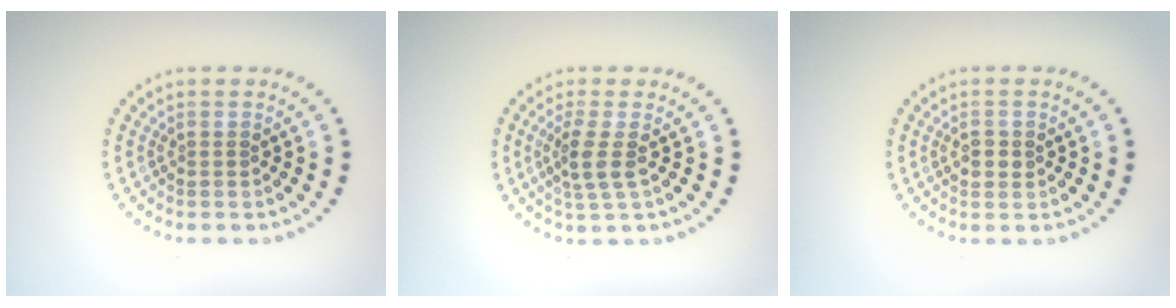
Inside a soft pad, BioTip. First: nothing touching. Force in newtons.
{"total": 2.5, "press": 1.9, "slide": 1.6}
{"total": 1.5, "press": 1.4, "slide": 0.2}